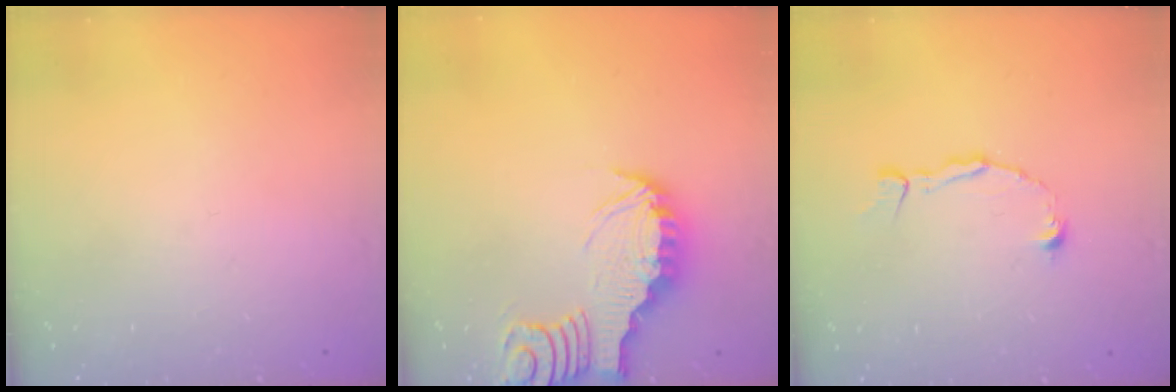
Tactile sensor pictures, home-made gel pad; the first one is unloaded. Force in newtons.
{"total": 3.1, "press": 3.1, "slide": 0.4}
{"total": 4.3, "press": 4.3, "slide": 0.4}